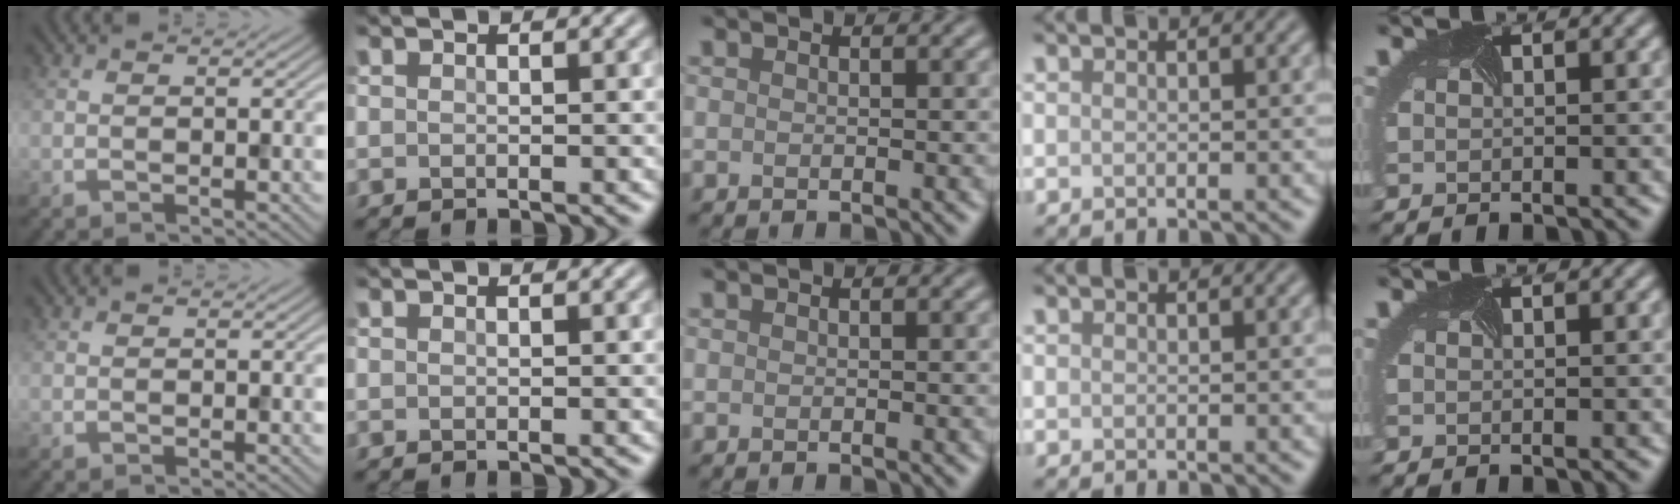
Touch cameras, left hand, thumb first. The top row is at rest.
{}